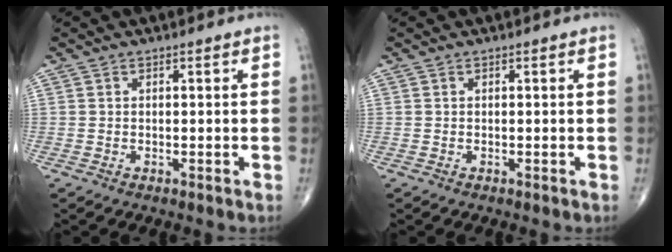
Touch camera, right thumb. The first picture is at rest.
{"total": 0.0}